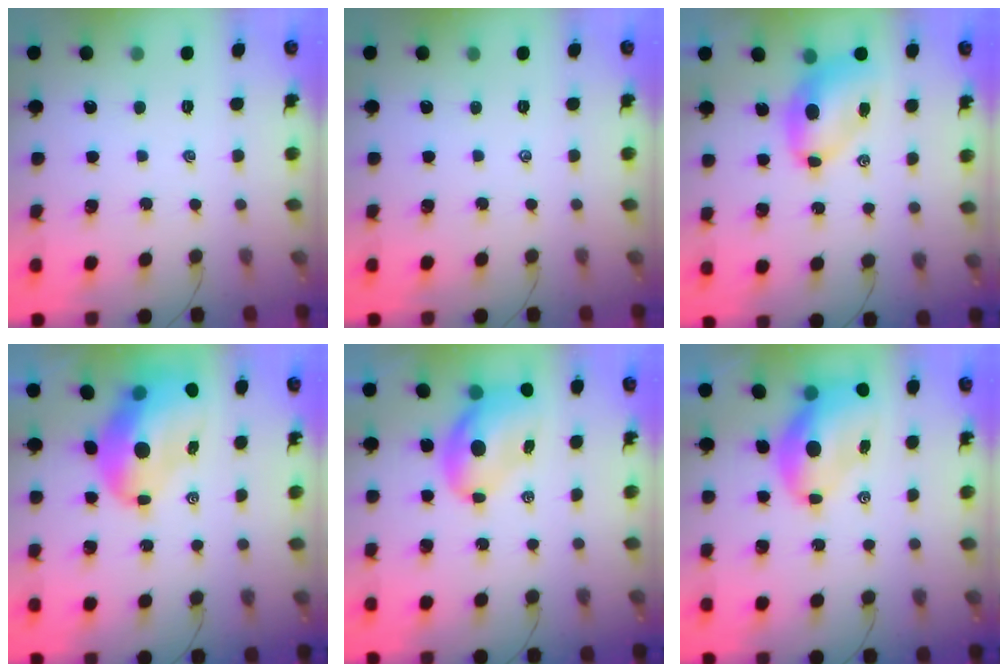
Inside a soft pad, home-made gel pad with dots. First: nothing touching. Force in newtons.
{"total": 0.0}
{"total": 7.3, "press": 7.1, "slide": 1.6}
{"total": 12.4, "press": 11.9, "slide": 3.5}
{"total": 7.7, "press": 7.4, "slide": 2.2}
{"total": 9.6, "press": 9.2, "slide": 2.6}